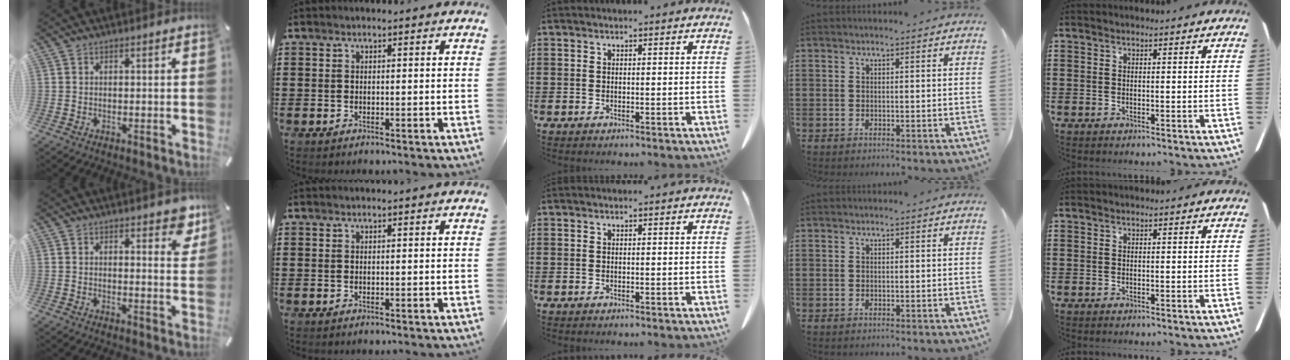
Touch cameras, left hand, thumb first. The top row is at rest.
{"thumb": {"total": 5.7, "force": [3.9, 2.5, 3.2], "torque": [-0.026, -0.028, 0.062]}}